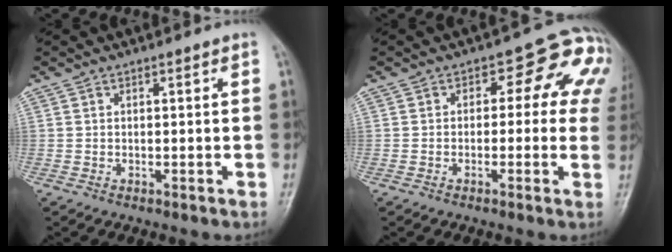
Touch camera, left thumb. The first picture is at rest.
{"total": 9.7, "force": [1.5, 5.9, 7.6], "torque": [-0.035, 0.022, 0.002]}